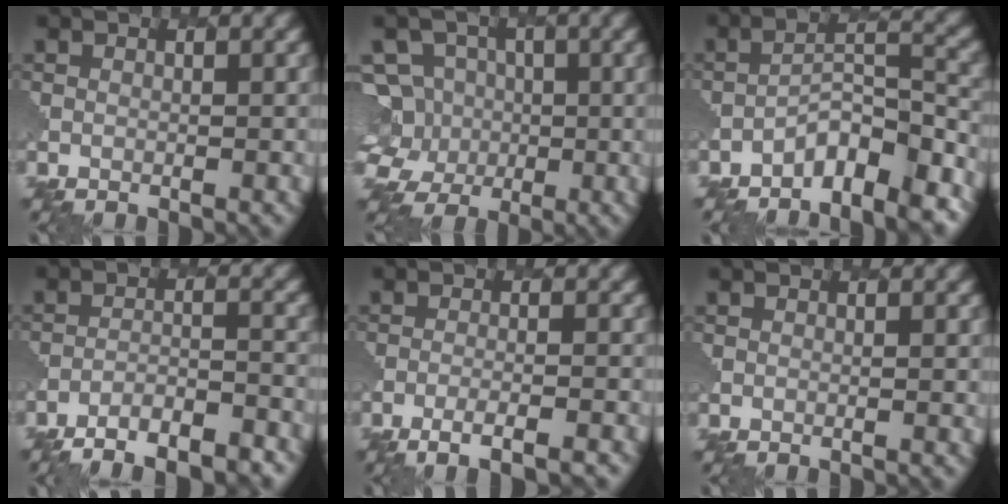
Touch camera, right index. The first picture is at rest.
{"total": 7.2, "force": [0.4, 6.6, 2.8], "torque": [-0.064, 0.030, -0.030]}
{"total": 6.0, "force": [-4.6, 1.7, 3.6], "torque": [-0.053, 0.009, -0.078]}
{"total": 7.5, "force": [-6.5, 1.8, 3.3], "torque": [-0.051, -0.006, -0.096]}
{"total": 4.0, "force": [-2.7, 0.7, 2.8], "torque": [-0.046, 0.001, -0.051]}
{"total": 0.0}